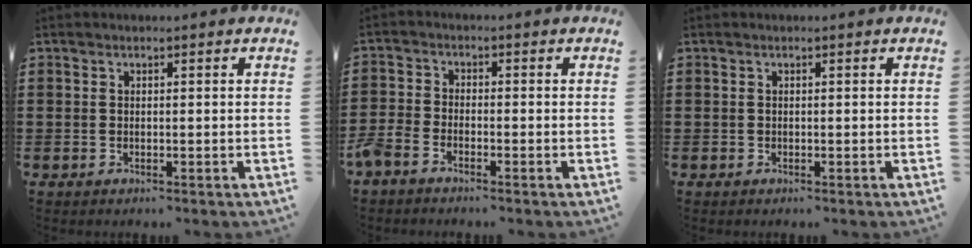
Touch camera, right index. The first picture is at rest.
{"total": 2.5, "force": [-2.4, 0.5, 0.6], "torque": [-0.025, 0.000, -0.054]}
{"total": 0.0}